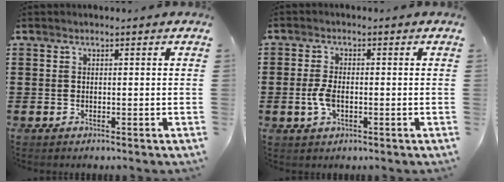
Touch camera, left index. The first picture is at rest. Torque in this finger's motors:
{"motor_torque": [0.76, 0.23, 0.27, 0.10]}